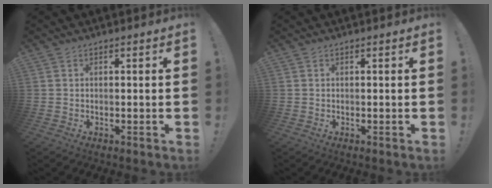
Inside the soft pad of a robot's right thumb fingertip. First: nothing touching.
{"total": 0.0}